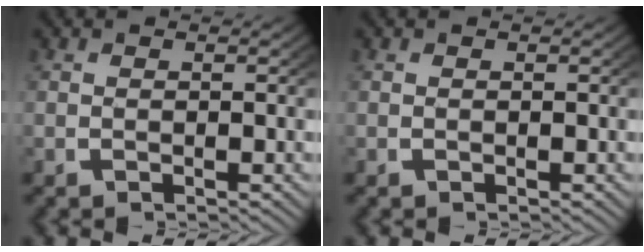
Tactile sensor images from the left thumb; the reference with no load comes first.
{"total": 0.0}